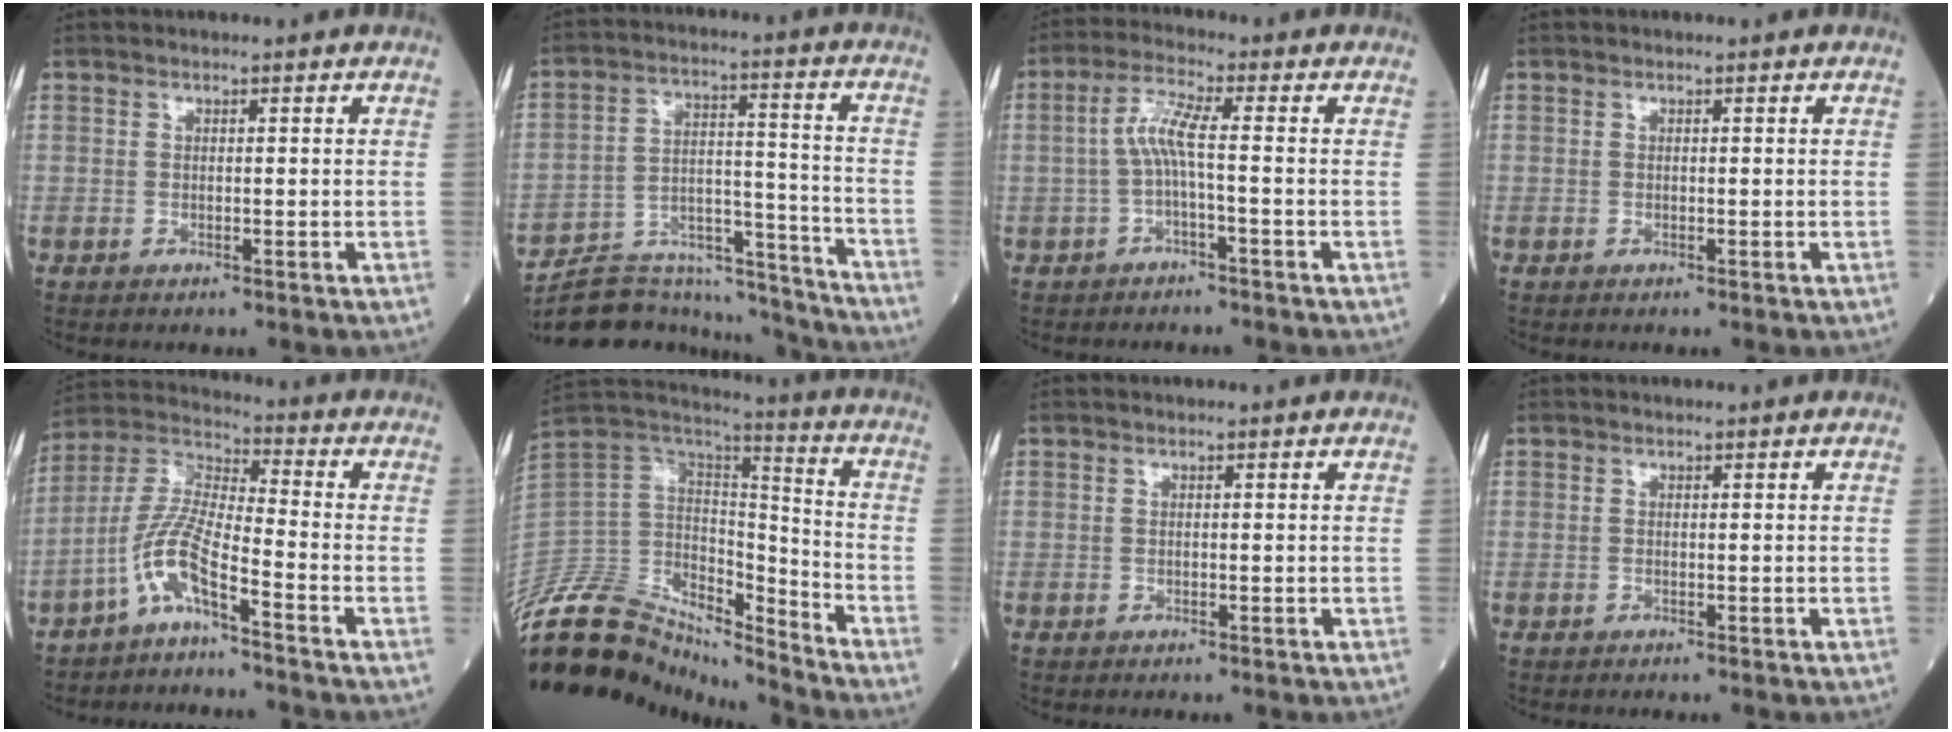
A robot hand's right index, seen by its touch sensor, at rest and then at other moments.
{"total": 17.0, "force": [-16.6, 2.6, 2.4], "torque": [-0.036, 0.046, -0.257]}
{"total": 4.8, "force": [-0.7, 0.1, 4.8], "torque": [-0.102, 0.015, -0.012]}
{"total": 0.0}
{"total": 8.2, "force": [-4.9, 0.8, 6.5], "torque": [-0.156, 0.005, -0.103]}
{"total": 21.0, "force": [-19.0, 6.7, 5.7], "torque": [-0.132, 0.053, -0.331]}
{"total": 0.0}
{"total": 0.0}